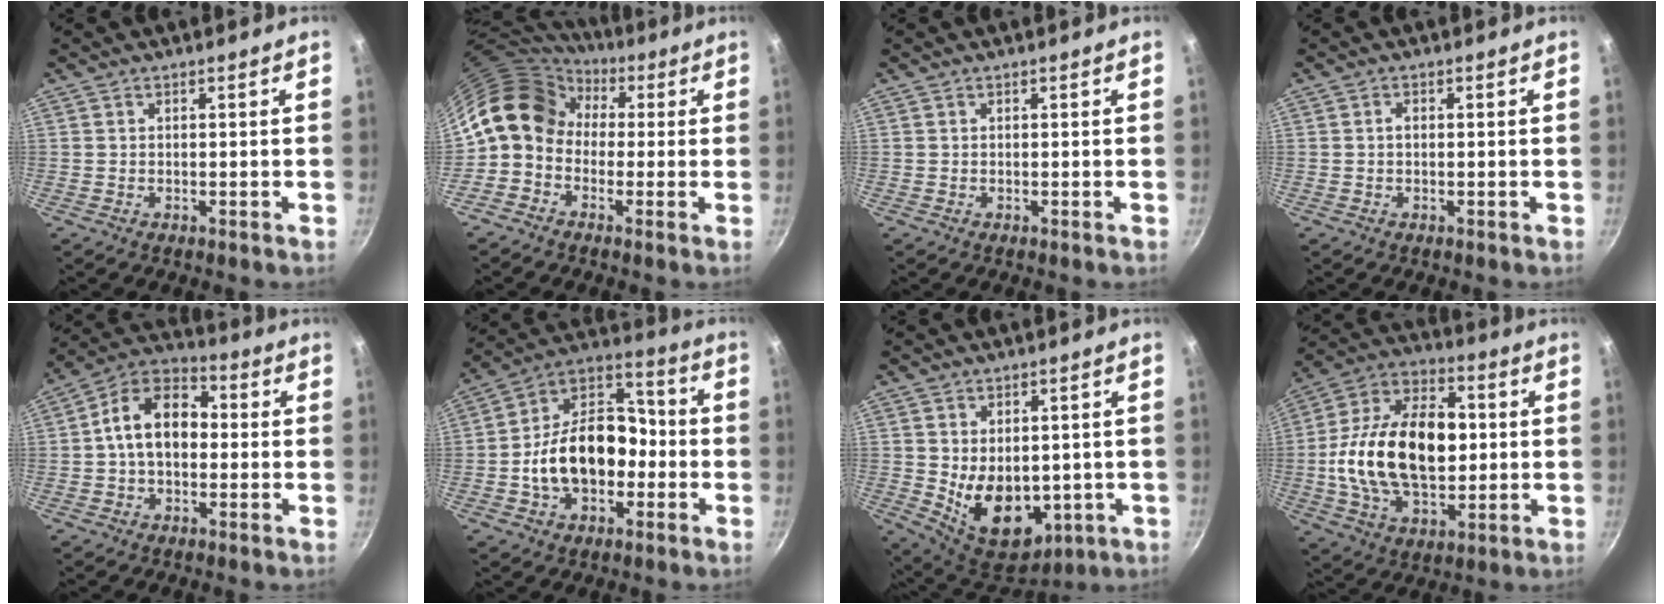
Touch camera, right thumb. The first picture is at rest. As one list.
[{"total": 12.3, "force": [1.3, 10.0, 7.1], "torque": [-0.099, 0.032, -0.003]}, {"total": 0.0}, {"total": 1.0, "force": [0.0, 0.7, 0.8], "torque": [-0.012, 0.005, 0.000]}, {"total": 12.7, "force": [0.2, 8.7, 9.2], "torque": [-0.119, 0.038, -0.018]}, {"total": 18.3, "force": [-3.6, 12.7, 12.7], "torque": [-0.177, 0.059, -0.069]}, {"total": 14.0, "force": [-1.1, 9.6, 10.1], "torque": [-0.129, -0.024, 0.014]}, {"total": 23.7, "force": [0.3, 14.6, 18.6], "torque": [-0.309, 0.023, -0.002]}]